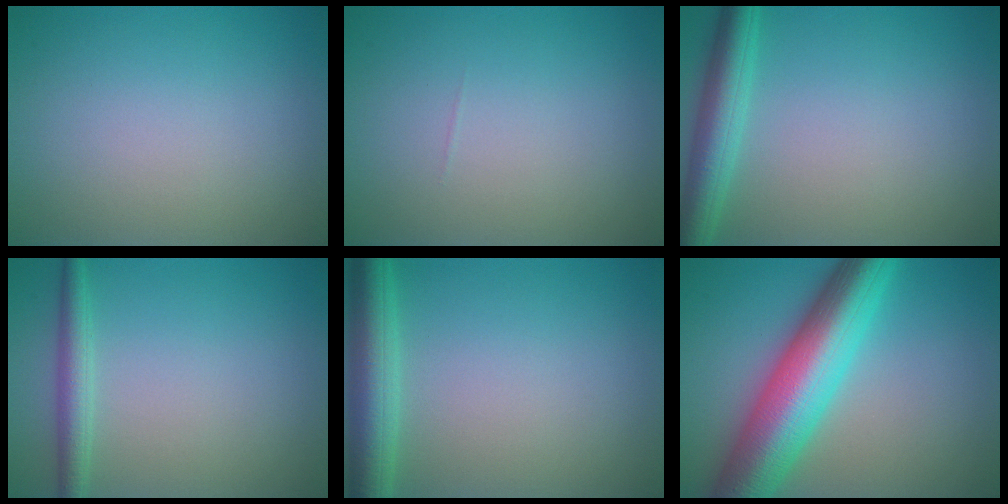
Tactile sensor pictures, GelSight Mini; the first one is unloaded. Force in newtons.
{"total": 0.0}
{"total": 4.3, "press": 4.3, "slide": 0.2}
{"total": 2.4, "press": 2.4, "slide": 0.1}
{"total": 4.9, "press": 4.9, "slide": 0.2}
{"total": 11.1, "press": 11.1, "slide": 0.2}